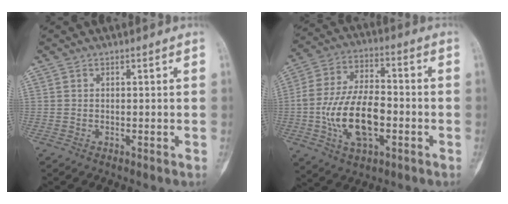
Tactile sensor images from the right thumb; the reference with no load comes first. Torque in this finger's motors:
{"motor_torque": [2.61, 2.40, 1.93, -0.36, 0.46]}